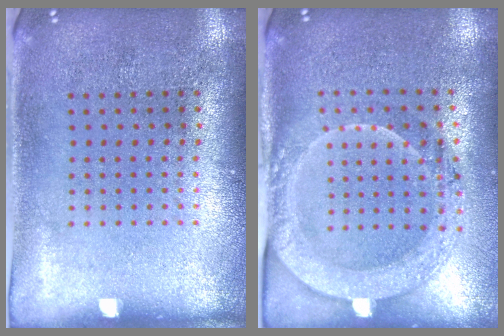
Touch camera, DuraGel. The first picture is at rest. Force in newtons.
{"total": 2.0, "press": 2.0, "slide": 0.5}